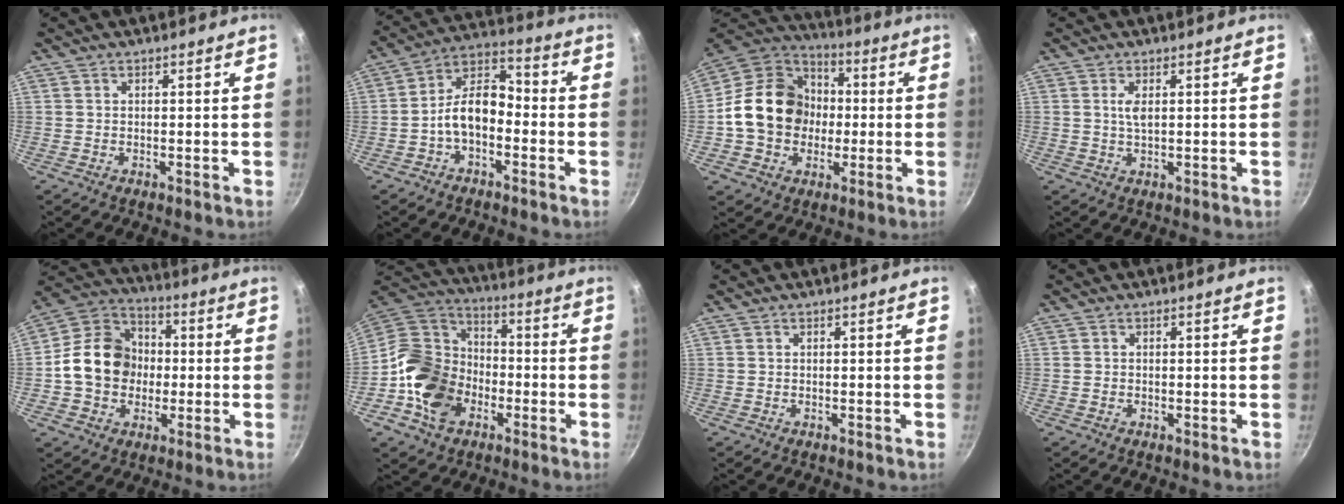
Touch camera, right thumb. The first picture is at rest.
{"total": 10.1, "force": [-2.9, 6.2, 7.4], "torque": [-0.108, 0.054, -0.066]}
{"total": 18.9, "force": [-0.7, 15.7, 10.6], "torque": [-0.153, 0.038, -0.019]}
{"total": 2.4, "force": [0.6, 0.9, 2.1], "torque": [-0.039, -0.002, 0.013]}
{"total": 15.2, "force": [-0.7, 12.7, 8.2], "torque": [-0.108, 0.031, -0.028]}
{"total": 16.9, "force": [-5.5, 13.1, 9.2], "torque": [-0.145, 0.044, -0.113]}
{"total": 0.0}
{"total": 0.0}